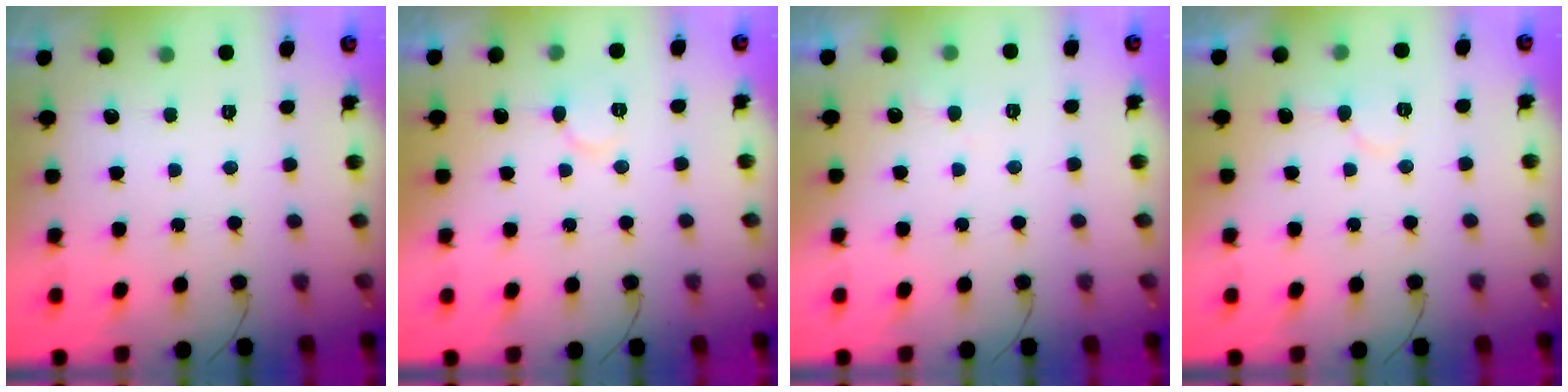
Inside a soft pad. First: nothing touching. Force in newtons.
{"total": 5.4, "press": 5.4, "slide": 0.3}
{"total": 4.5, "press": 4.5, "slide": 0.4}
{"total": 4.7, "press": 4.7, "slide": 0.3}